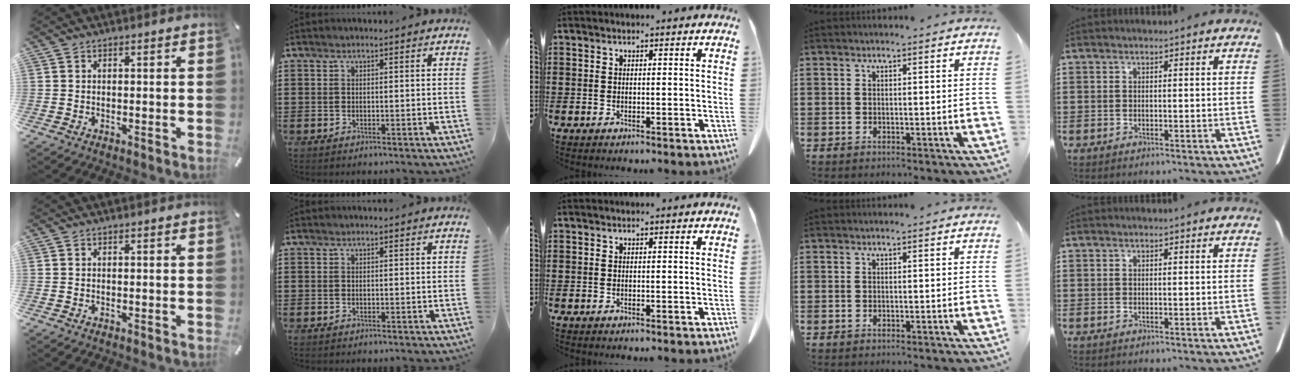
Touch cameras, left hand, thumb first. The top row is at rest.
{}